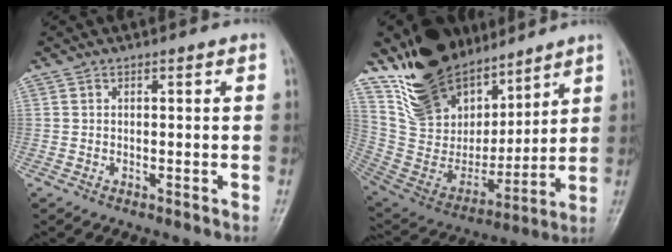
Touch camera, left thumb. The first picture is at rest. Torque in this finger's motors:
{"motor_torque": [1.83, -0.19, 1.35, -1.42, 0.13]}